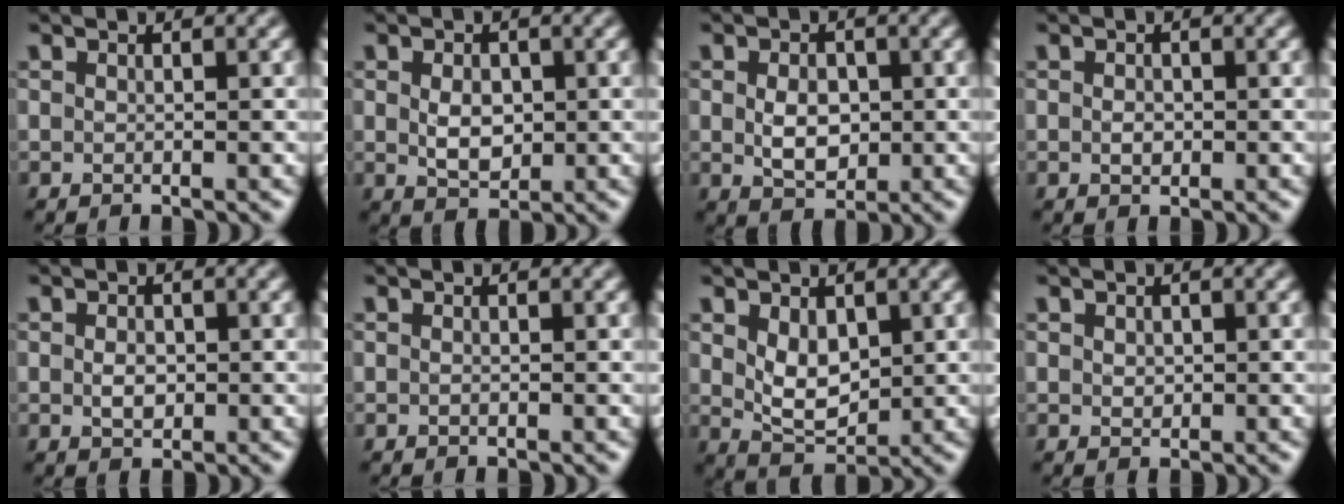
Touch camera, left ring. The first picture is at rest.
{"total": 2.8, "force": [0.1, 1.9, 2.0], "torque": [-0.041, -0.003, 0.005]}
{"total": 3.2, "force": [0.0, 2.2, 2.3], "torque": [-0.047, -0.003, 0.001]}
{"total": 1.0, "force": [-0.1, 0.7, 0.7], "torque": [-0.012, -0.003, -0.003]}
{"total": 1.7, "force": [-0.1, 1.2, 1.2], "torque": [-0.024, -0.002, -0.001]}
{"total": 0.0}
{"total": 3.7, "force": [0.9, 2.4, 2.7], "torque": [-0.058, -0.006, 0.023]}
{"total": 0.8, "force": [0.2, 0.7, 0.4], "torque": [-0.008, -0.003, 0.006]}